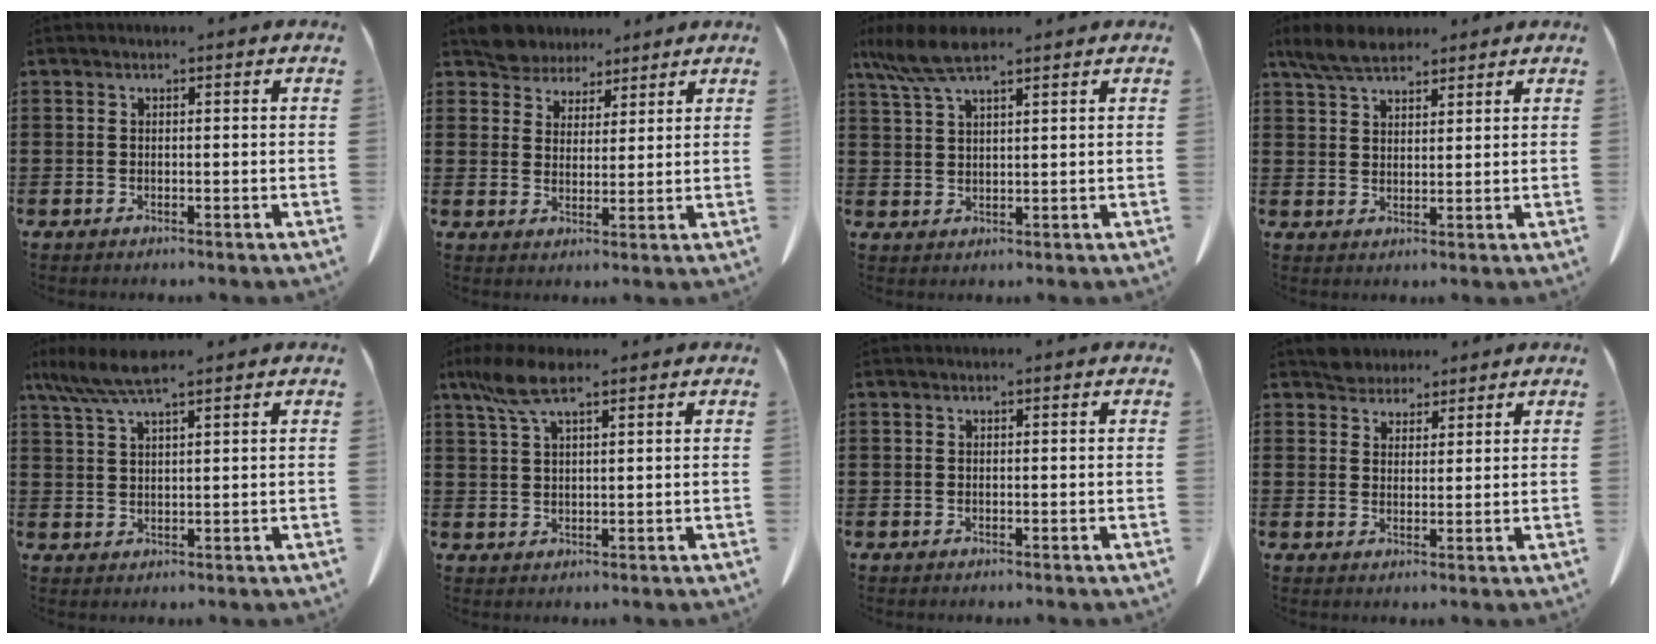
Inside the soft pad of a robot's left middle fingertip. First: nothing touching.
{"total": 5.1, "force": [4.7, 2.0, 0.2], "torque": [-0.025, -0.008, 0.091]}
{"total": 6.6, "force": [4.7, 1.3, 4.4], "torque": [-0.104, -0.006, 0.085]}
{"total": 5.2, "force": [4.4, 1.7, 2.2], "torque": [-0.056, -0.004, 0.085]}
{"total": 6.3, "force": [4.6, 0.7, 4.2], "torque": [-0.100, -0.010, 0.082]}
{"total": 6.0, "force": [3.7, 1.5, 4.5], "torque": [-0.103, -0.003, 0.066]}
{"total": 0.0}
{"total": 3.7, "force": [3.4, 1.4, 0.1], "torque": [-0.014, 0.000, 0.068]}